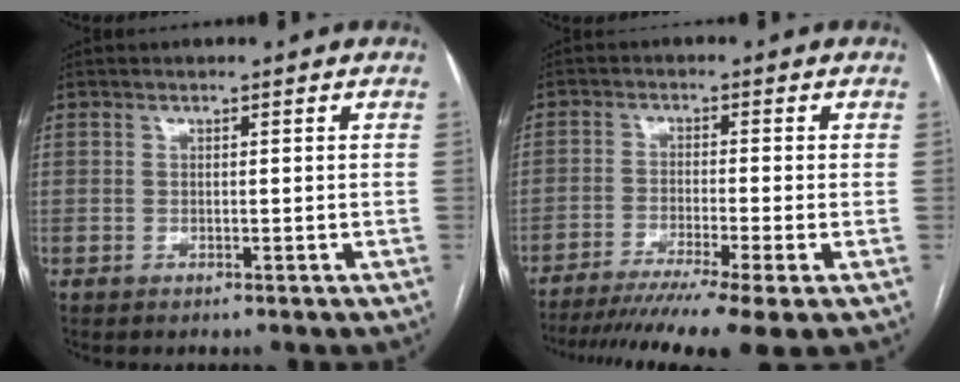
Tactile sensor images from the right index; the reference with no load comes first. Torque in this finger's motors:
{"motor_torque": [1.15, -0.99, 0.65, 0.17]}